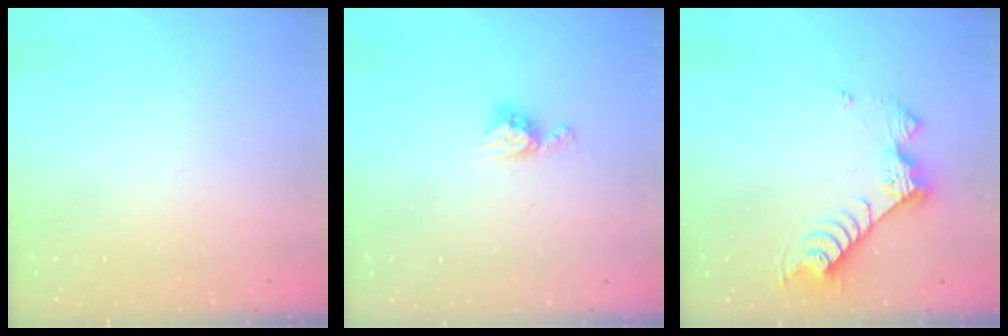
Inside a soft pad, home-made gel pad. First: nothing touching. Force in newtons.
{"total": 6.1, "press": 6.1, "slide": 0.4}
{"total": 9.3, "press": 9.3, "slide": 0.4}